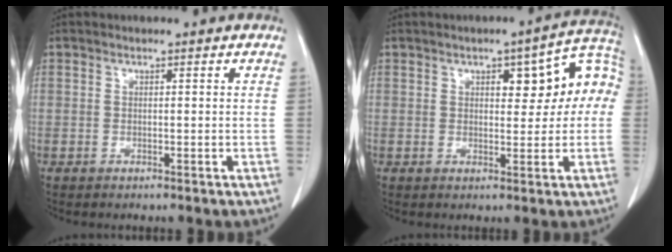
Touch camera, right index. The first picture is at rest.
{"total": 9.8, "force": [2.0, 3.7, 8.9], "torque": [-0.103, 0.041, 0.025]}